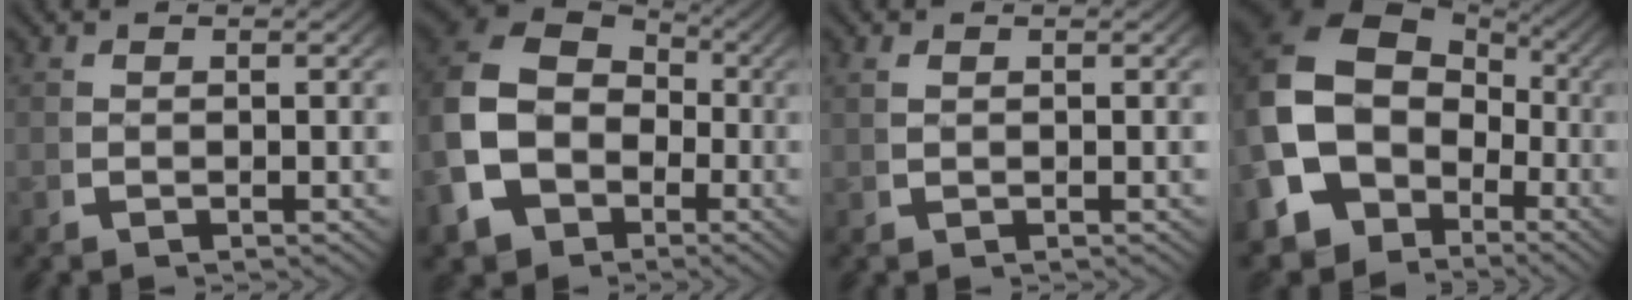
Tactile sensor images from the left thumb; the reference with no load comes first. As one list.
[{"total": 12.7, "force": [0.4, 10.2, 7.6], "torque": [-0.181, -0.027, 0.013]}, {"total": 0.6, "force": [0.5, 0.0, 0.3], "torque": [-0.009, 0.000, 0.014]}, {"total": 15.9, "force": [-1.1, 12.2, 10.1], "torque": [-0.228, -0.052, -0.004]}]